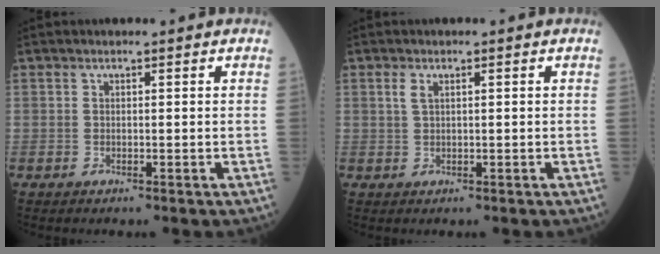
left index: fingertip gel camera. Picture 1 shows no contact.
{"total": 1.3, "force": [0.5, 0.4, 1.2], "torque": [-0.028, 0.003, 0.011]}